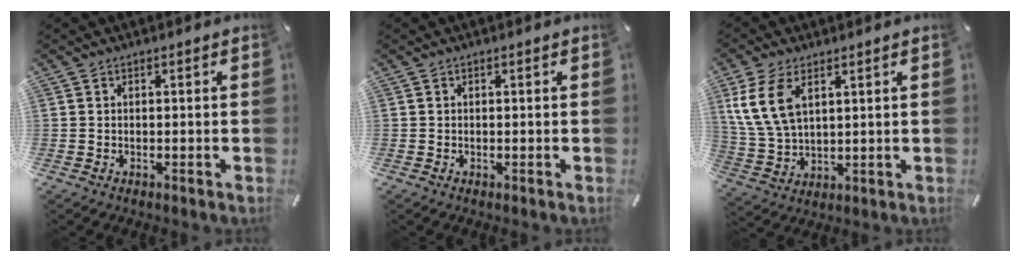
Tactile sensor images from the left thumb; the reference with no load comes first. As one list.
[{"total": 0.0}, {"total": 10.4, "force": [4.7, 6.3, 6.8], "torque": [-0.177, -0.010, 0.085]}]